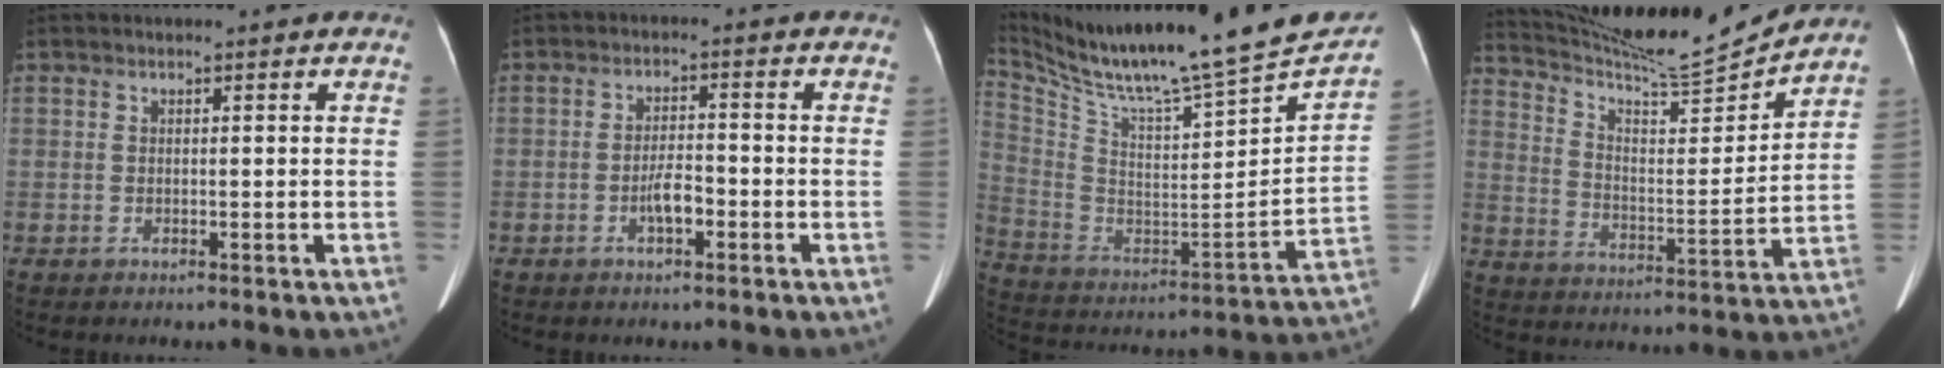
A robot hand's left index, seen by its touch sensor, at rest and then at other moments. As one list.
[{"total": 3.3, "force": [-1.6, 1.0, 2.8], "torque": [-0.051, 0.003, -0.029]}, {"total": 28.9, "force": [25.2, 1.8, 14.1], "torque": [-0.258, -0.081, 0.375]}, {"total": 16.0, "force": [15.5, -1.0, 3.9], "torque": [-0.081, -0.032, 0.248]}]